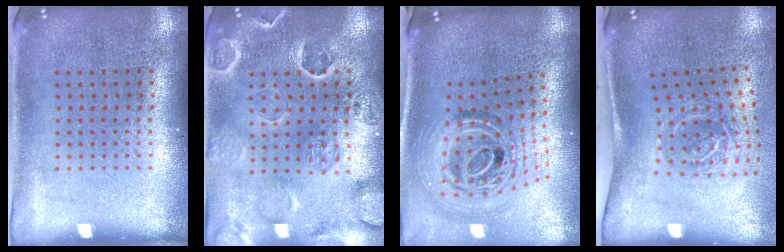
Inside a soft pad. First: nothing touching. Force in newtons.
{"total": 2.8, "press": 2.7, "slide": 0.8}
{"total": 2.1, "press": 1.7, "slide": 1.3}
{"total": 2.1, "press": 1.3, "slide": 1.6}